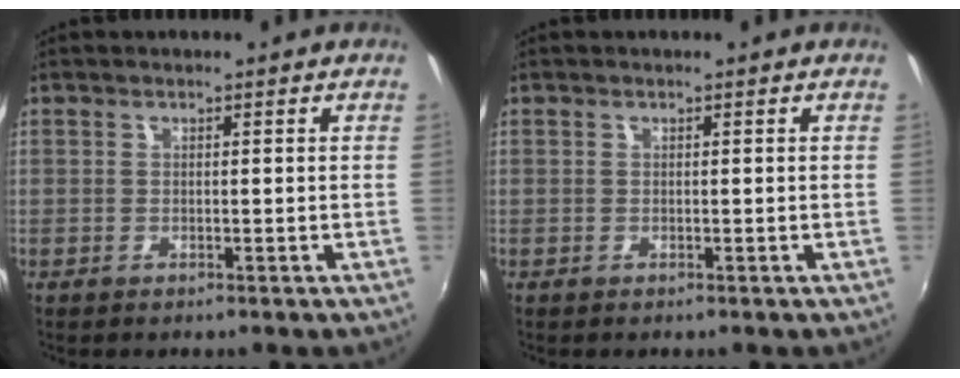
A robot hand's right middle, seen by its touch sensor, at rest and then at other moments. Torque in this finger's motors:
{"motor_torque": [0.00, 0.00, 0.00, 0.00]}